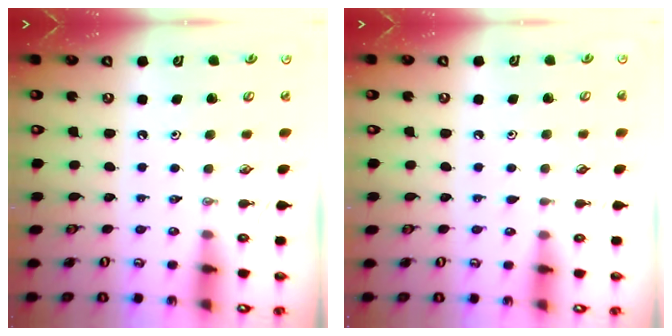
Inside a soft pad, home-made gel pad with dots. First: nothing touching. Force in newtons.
{"total": 4.6, "press": 4.5, "slide": 0.5}